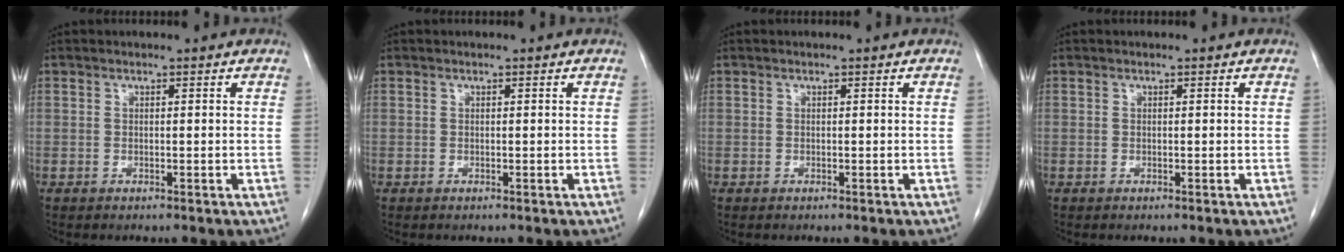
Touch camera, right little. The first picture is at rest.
{"total": 0.0}
{"total": 0.0}
{"total": 0.0}